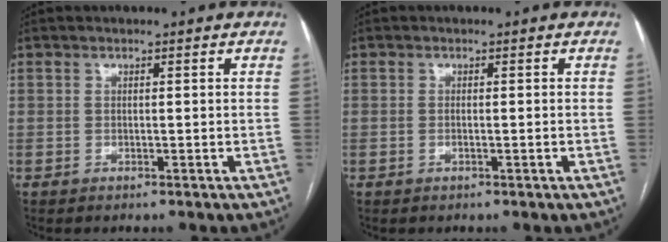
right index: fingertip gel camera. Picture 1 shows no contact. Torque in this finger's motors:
{"motor_torque": [-0.16, 0.33, -0.03, 0.00]}